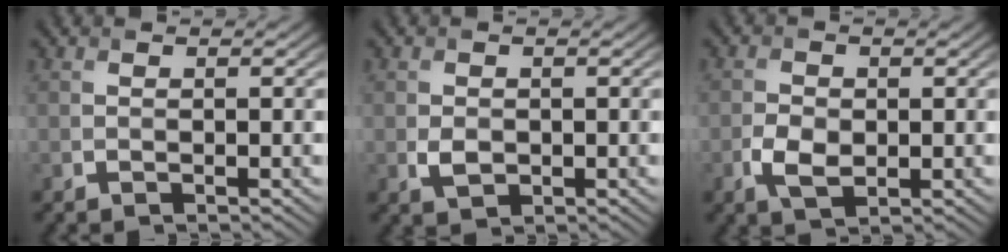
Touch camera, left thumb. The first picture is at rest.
{"total": 2.0, "force": [-0.3, 1.6, 1.3], "torque": [-0.028, -0.008, -0.005]}
{"total": 3.3, "force": [-0.7, 2.2, 2.3], "torque": [-0.053, -0.005, -0.015]}